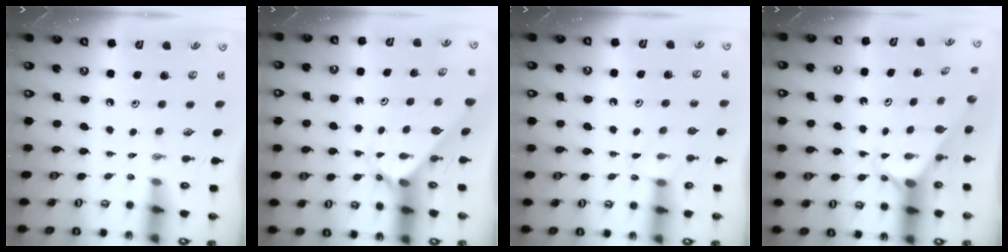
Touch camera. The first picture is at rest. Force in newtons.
{"total": 2.1, "press": 2.1, "slide": 0.2}
{"total": 7.0, "press": 7.0, "slide": 0.6}
{"total": 2.3, "press": 2.3, "slide": 0.2}